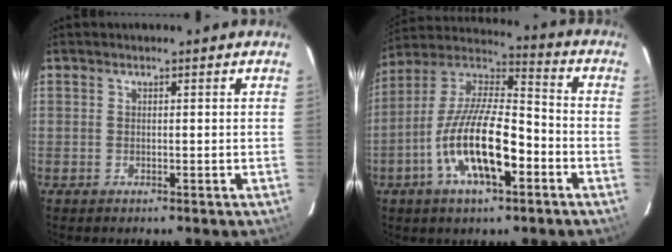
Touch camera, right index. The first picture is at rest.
{"total": 17.3, "force": [-6.6, 6.0, 14.8], "torque": [-0.292, -0.008, -0.125]}